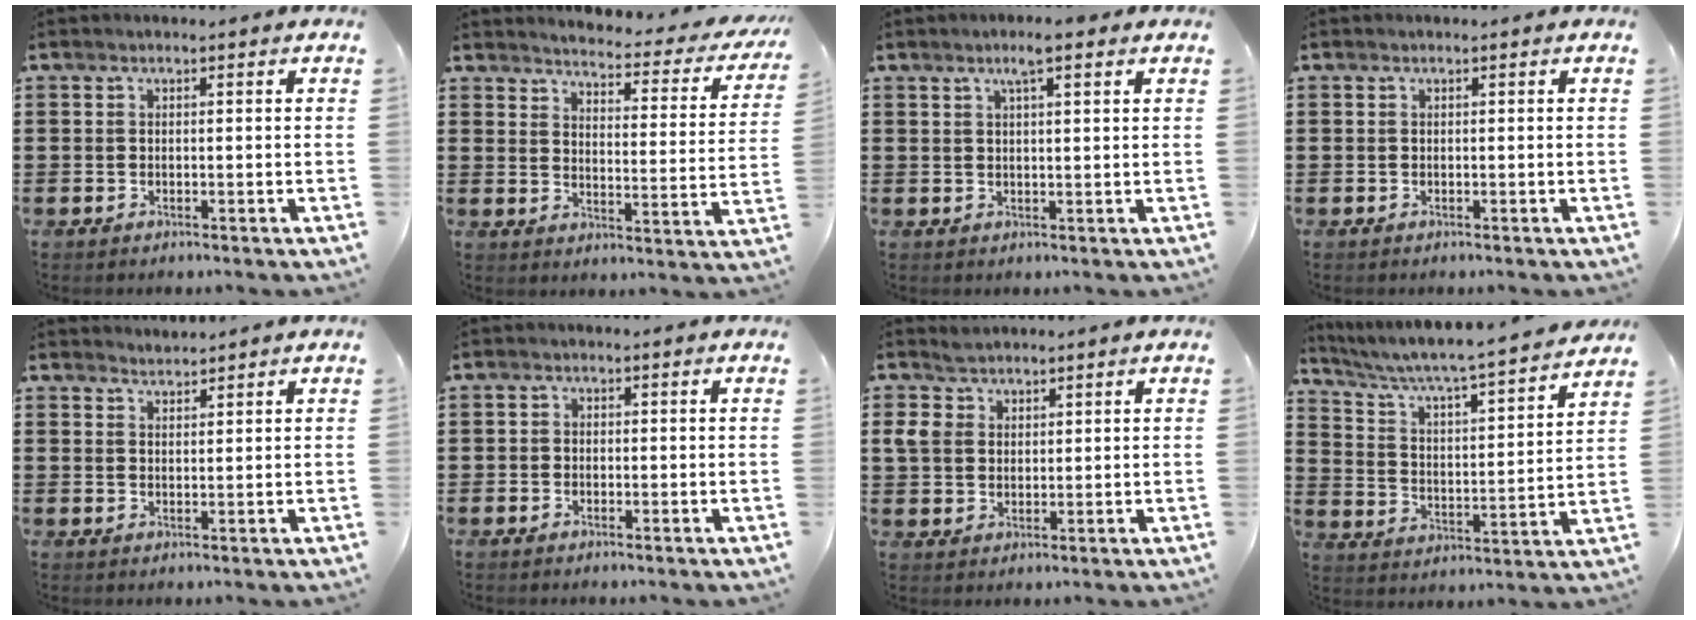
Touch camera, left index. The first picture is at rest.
{"total": 3.2, "force": [3.0, -0.1, 0.9], "torque": [-0.030, -0.034, 0.042]}
{"total": 4.0, "force": [2.4, 0.5, 3.2], "torque": [-0.059, 0.000, 0.040]}
{"total": 0.0}
{"total": 1.5, "force": [1.5, 0.0, -0.4], "torque": [0.003, 0.002, 0.031]}
{"total": 1.0, "force": [-0.6, 0.8, 0.2], "torque": [-0.006, 0.002, -0.013]}
{"total": 4.2, "force": [2.5, 3.2, 1.1], "torque": [-0.034, 0.013, 0.048]}
{"total": 4.7, "force": [4.3, -0.3, 1.9], "torque": [-0.060, -0.042, 0.060]}